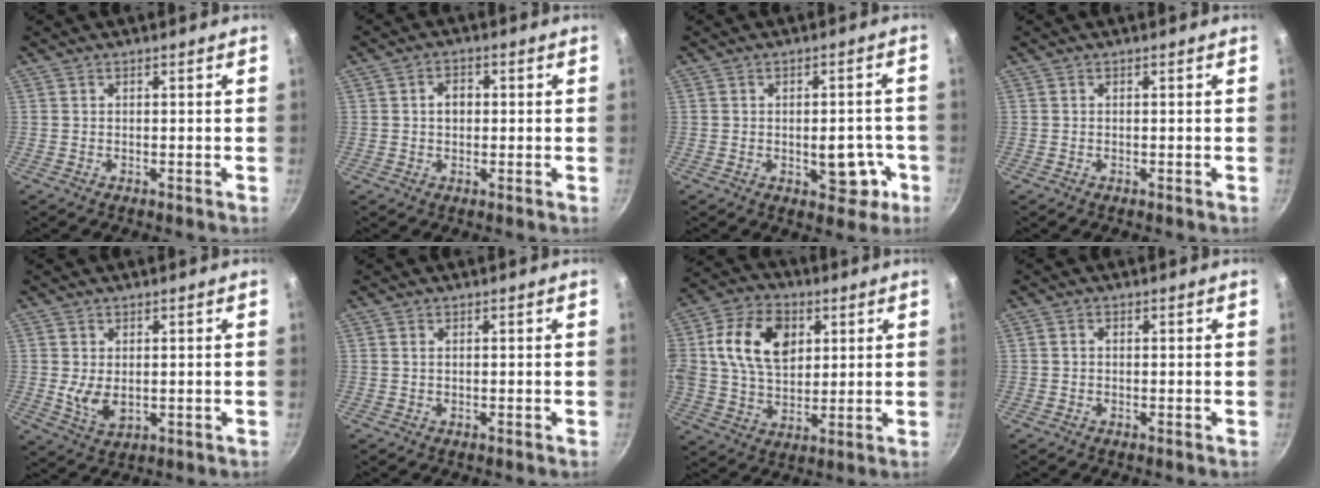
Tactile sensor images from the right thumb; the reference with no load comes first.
{"total": 3.4, "force": [0.3, 2.6, 2.2], "torque": [-0.019, 0.009, 0.003]}
{"total": 7.4, "force": [-2.1, 4.2, 5.7], "torque": [-0.039, 0.015, -0.022]}
{"total": 0.0}
{"total": 5.3, "force": [0.3, 3.2, 4.2], "torque": [-0.078, -0.018, 0.017]}
{"total": 0.8, "force": [0.3, 0.5, 0.6], "torque": [-0.011, 0.001, 0.006]}
{"total": 15.7, "force": [4.2, 10.8, 10.6], "torque": [-0.171, 0.000, 0.068]}
{"total": 1.0, "force": [0.0, 0.8, 0.6], "torque": [-0.010, 0.005, 0.000]}